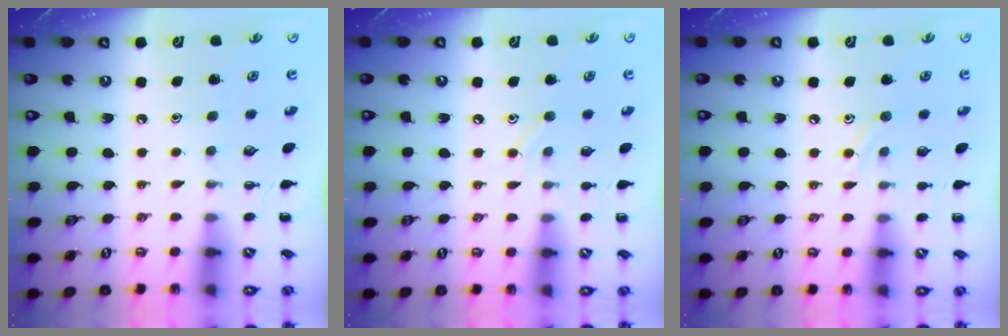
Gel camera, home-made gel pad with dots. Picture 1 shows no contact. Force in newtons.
{"total": 5.0, "press": 4.8, "slide": 1.4}
{"total": 5.8, "press": 5.5, "slide": 1.8}